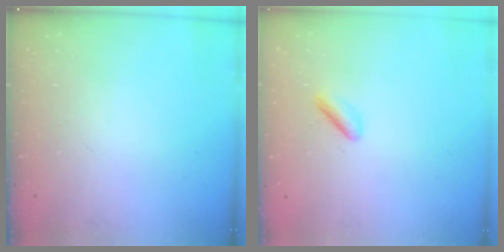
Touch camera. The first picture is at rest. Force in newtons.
{"total": 1.8, "press": 1.5, "slide": 0.9}